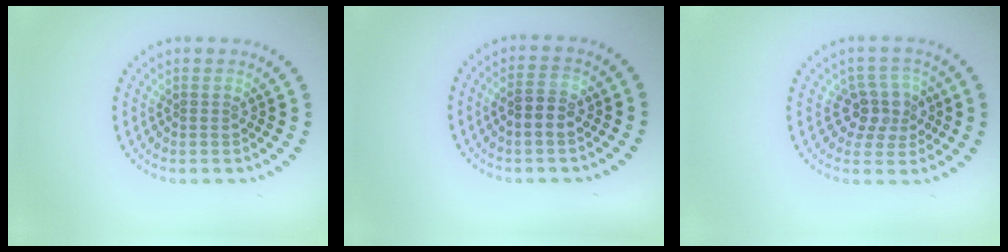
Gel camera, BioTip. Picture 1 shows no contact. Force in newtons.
{"total": 2.5, "press": 2.4, "slide": 0.5}
{"total": 3.2, "press": 2.9, "slide": 1.5}